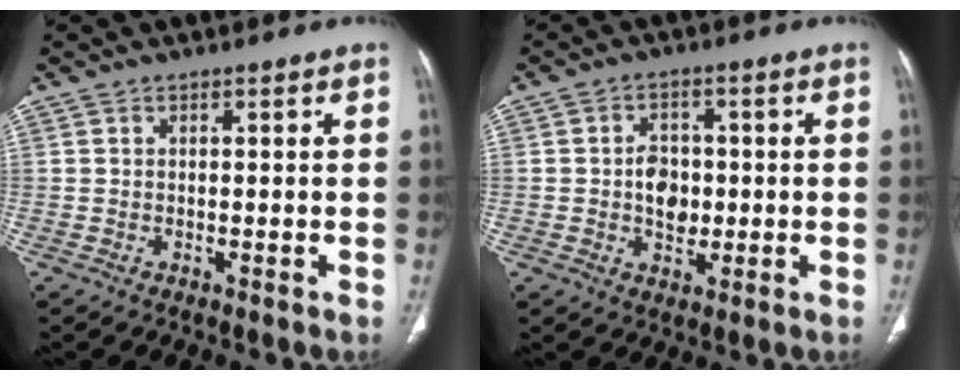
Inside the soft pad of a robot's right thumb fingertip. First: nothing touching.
{"total": 6.1, "force": [-0.3, 4.6, 4.0], "torque": [-0.038, 0.005, -0.004]}